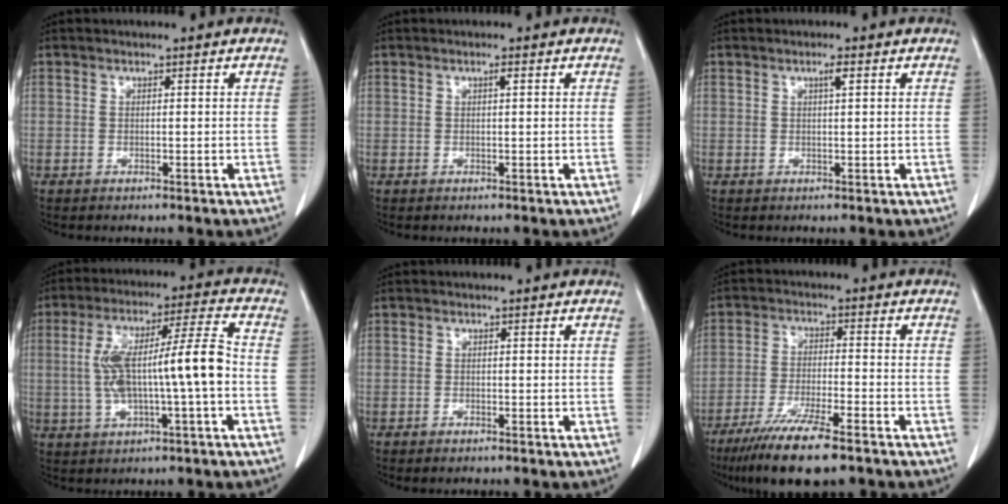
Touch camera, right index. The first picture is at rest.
{"total": 0.6, "force": [0.2, 0.0, 0.6], "torque": [-0.012, 0.002, 0.004]}
{"total": 1.3, "force": [0.6, 0.0, 1.2], "torque": [-0.022, 0.002, 0.009]}
{"total": 13.1, "force": [-1.0, 1.2, 13.0], "torque": [-0.239, 0.025, -0.014]}
{"total": 0.6, "force": [-0.5, 0.2, 0.4], "torque": [-0.010, -0.002, -0.003]}
{"total": 11.6, "force": [-8.2, 1.5, 8.0], "torque": [-0.140, -0.028, -0.136]}